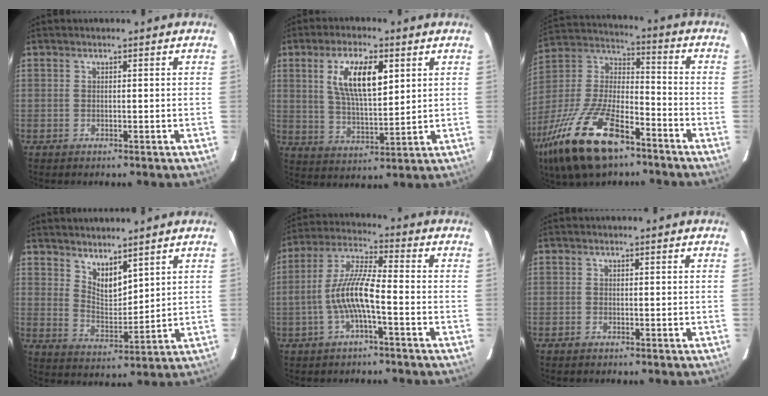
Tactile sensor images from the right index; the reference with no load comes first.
{"total": 11.1, "force": [4.1, 4.0, 9.6], "torque": [-0.178, 0.007, 0.079]}
{"total": 23.7, "force": [-14.5, 9.6, 16.2], "torque": [-0.344, -0.027, -0.261]}
{"total": 8.1, "force": [5.6, 3.2, 4.9], "torque": [-0.081, -0.009, 0.111]}
{"total": 9.4, "force": [-2.8, 1.4, 8.8], "torque": [-0.193, 0.010, -0.052]}
{"total": 0.5, "force": [-0.5, 0.2, 0.0], "torque": [-0.001, 0.002, -0.011]}